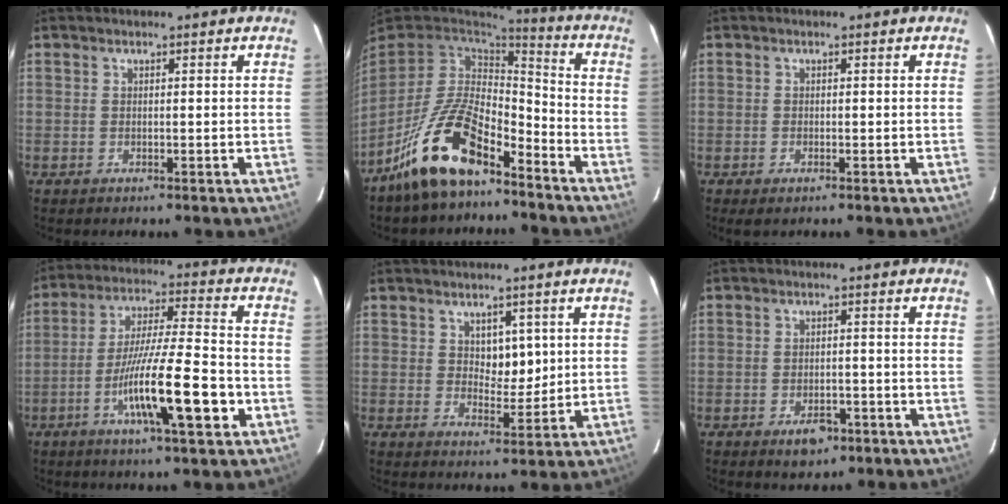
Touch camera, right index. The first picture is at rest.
{"total": 15.1, "force": [-9.8, 5.3, 10.1], "torque": [-0.202, 0.009, -0.184]}
{"total": 1.3, "force": [-0.7, 0.5, 0.9], "torque": [-0.017, -0.002, -0.005]}
{"total": 14.6, "force": [-5.0, 0.9, 13.7], "torque": [-0.241, -0.012, -0.085]}
{"total": 4.4, "force": [1.4, 2.6, 3.3], "torque": [-0.043, -0.002, 0.029]}
{"total": 3.8, "force": [-2.3, 2.1, 2.3], "torque": [-0.032, 0.001, -0.027]}